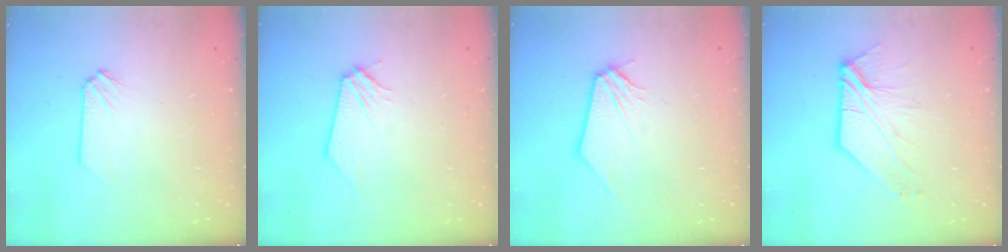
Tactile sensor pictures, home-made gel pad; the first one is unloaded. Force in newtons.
{"total": 0.0}
{"total": 0.0}
{"total": 6.3, "press": 6.2, "slide": 0.8}